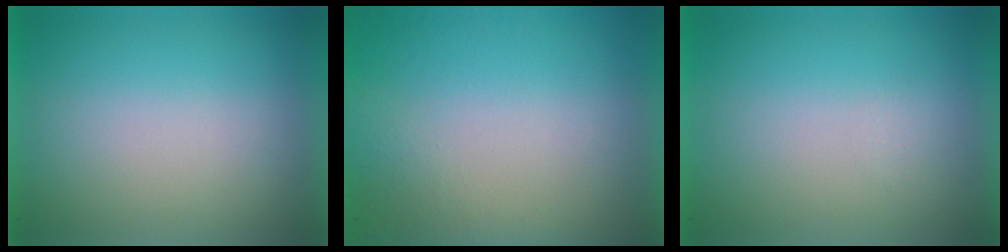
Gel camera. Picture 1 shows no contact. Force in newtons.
{"total": 8.0}
{"total": 1.3}